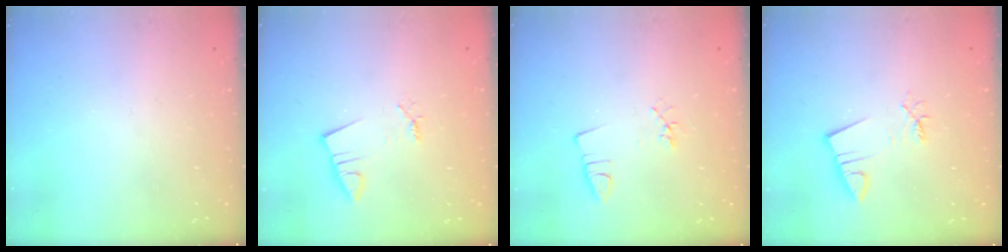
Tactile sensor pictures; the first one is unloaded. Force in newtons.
{"total": 1.4, "press": 1.4, "slide": 0.1}
{"total": 2.3, "press": 1.9, "slide": 1.4}
{"total": 3.3, "press": 3.3, "slide": 0.4}